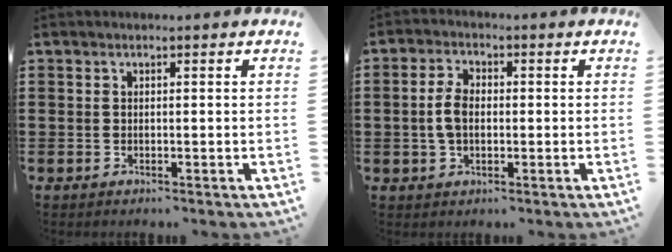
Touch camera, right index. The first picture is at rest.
{"total": 4.6, "force": [-0.2, 2.7, 3.7], "torque": [-0.088, 0.004, -0.009]}